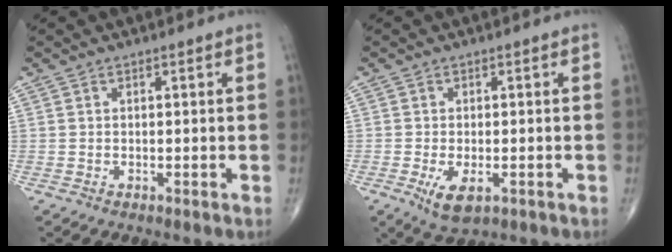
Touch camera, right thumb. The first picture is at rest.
{"total": 5.3, "force": [-1.9, 2.5, 4.3], "torque": [-0.076, -0.010, -0.026]}